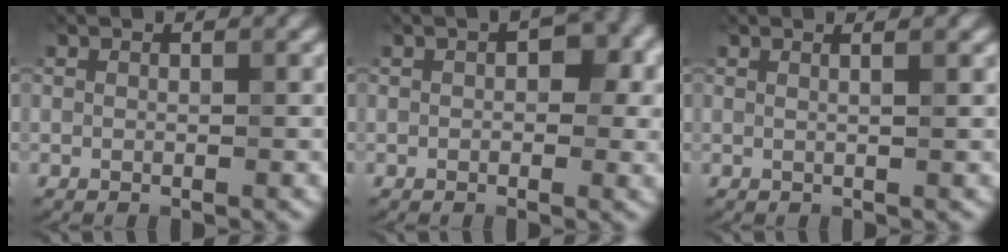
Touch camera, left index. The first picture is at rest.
{"total": 4.0, "force": [0.8, 2.2, 3.2], "torque": [-0.039, 0.006, 0.006]}
{"total": 2.8, "force": [1.5, 1.4, 2.0], "torque": [0.000, 0.013, -0.014]}